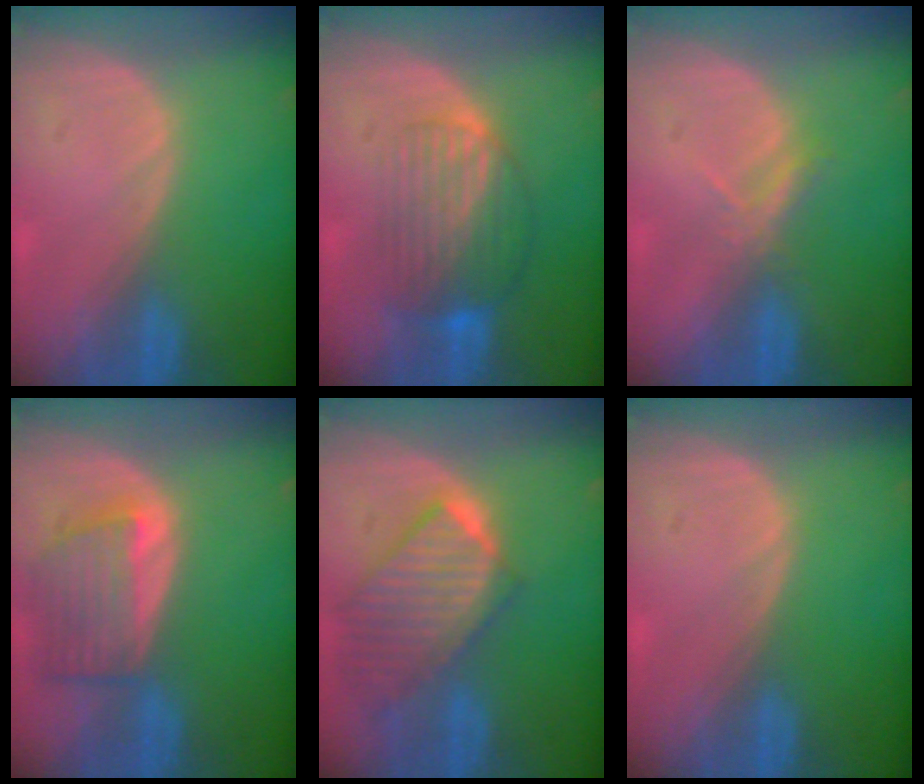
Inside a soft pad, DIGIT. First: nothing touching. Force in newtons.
{"total": 7.6, "press": 6.9, "slide": 3.2}
{"total": 2.3, "press": 2.1, "slide": 0.9}
{"total": 6.8, "press": 6.5, "slide": 2.2}
{"total": 9.9, "press": 8.7, "slide": 4.7}
{"total": 0.0}